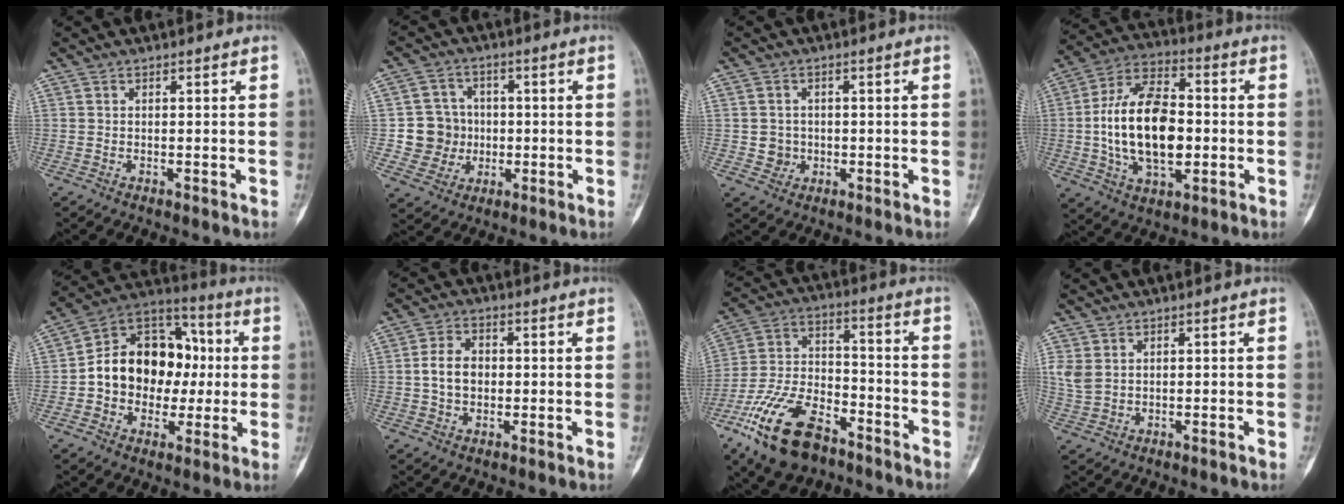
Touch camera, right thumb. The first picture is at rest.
{"total": 8.3, "force": [-0.5, 8.1, 1.7], "torque": [0.008, 0.014, -0.007]}
{"total": 3.4, "force": [-0.3, 3.3, 0.9], "torque": [0.009, 0.006, -0.002]}
{"total": 18.9, "force": [-1.1, 10.6, 15.6], "torque": [-0.269, 0.020, -0.018]}
{"total": 18.0, "force": [-0.2, 14.0, 11.4], "torque": [-0.130, 0.039, -0.007]}
{"total": 6.0, "force": [-0.1, 4.4, 4.1], "torque": [-0.062, 0.010, -0.004]}
{"total": 18.7, "force": [-11.4, 9.4, 11.4], "torque": [-0.217, 0.063, -0.206]}
{"total": 3.6, "force": [0.9, 2.7, 2.2], "torque": [-0.049, 0.003, 0.025]}